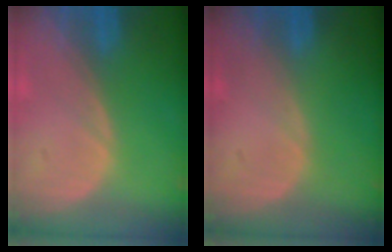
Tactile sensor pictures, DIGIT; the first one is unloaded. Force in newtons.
{"total": 0.0}